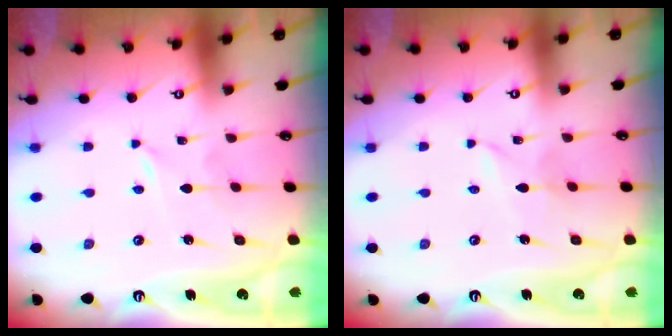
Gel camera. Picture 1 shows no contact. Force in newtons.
{"total": 1.9, "press": 1.9, "slide": 0.2}